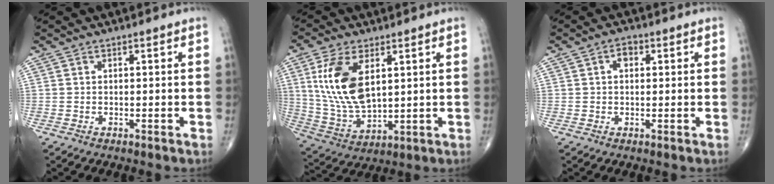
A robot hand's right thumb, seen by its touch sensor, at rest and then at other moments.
{"total": 14.6, "force": [4.4, 7.5, 11.7], "torque": [-0.231, -0.019, 0.097]}
{"total": 2.6, "force": [0.8, 1.7, 1.8], "torque": [-0.021, 0.006, 0.009]}